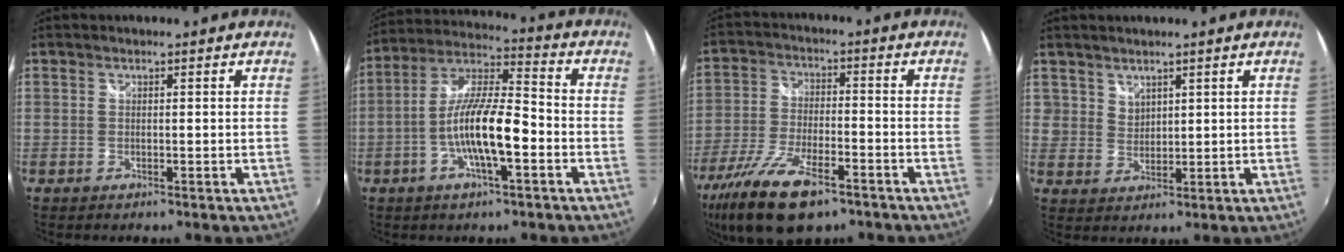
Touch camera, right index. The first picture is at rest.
{"total": 13.2, "force": [-4.3, 2.9, 12.1], "torque": [-0.239, 0.002, -0.082]}
{"total": 16.2, "force": [-10.6, 5.8, 10.8], "torque": [-0.235, -0.041, -0.194]}
{"total": 3.4, "force": [2.6, 2.2, 0.2], "torque": [0.006, 0.008, 0.053]}